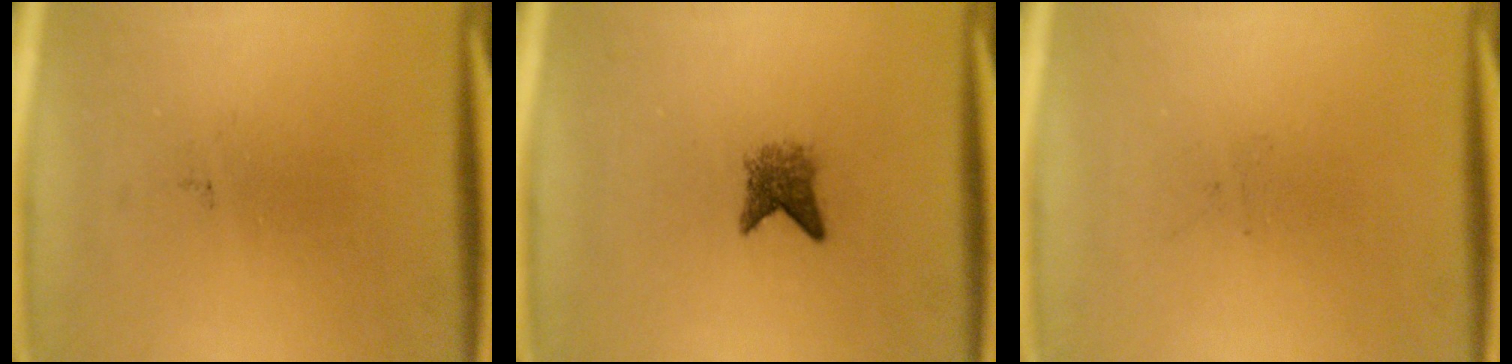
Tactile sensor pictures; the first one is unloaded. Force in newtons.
{"total": 2.6}
{"total": 0.0}